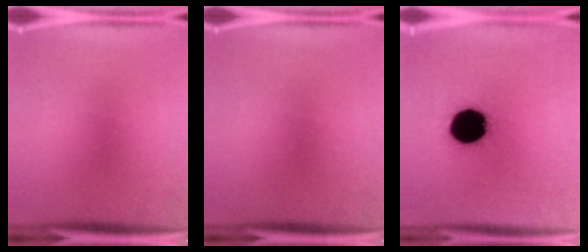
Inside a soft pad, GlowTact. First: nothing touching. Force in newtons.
{"total": 0.0}
{"total": 19.9}